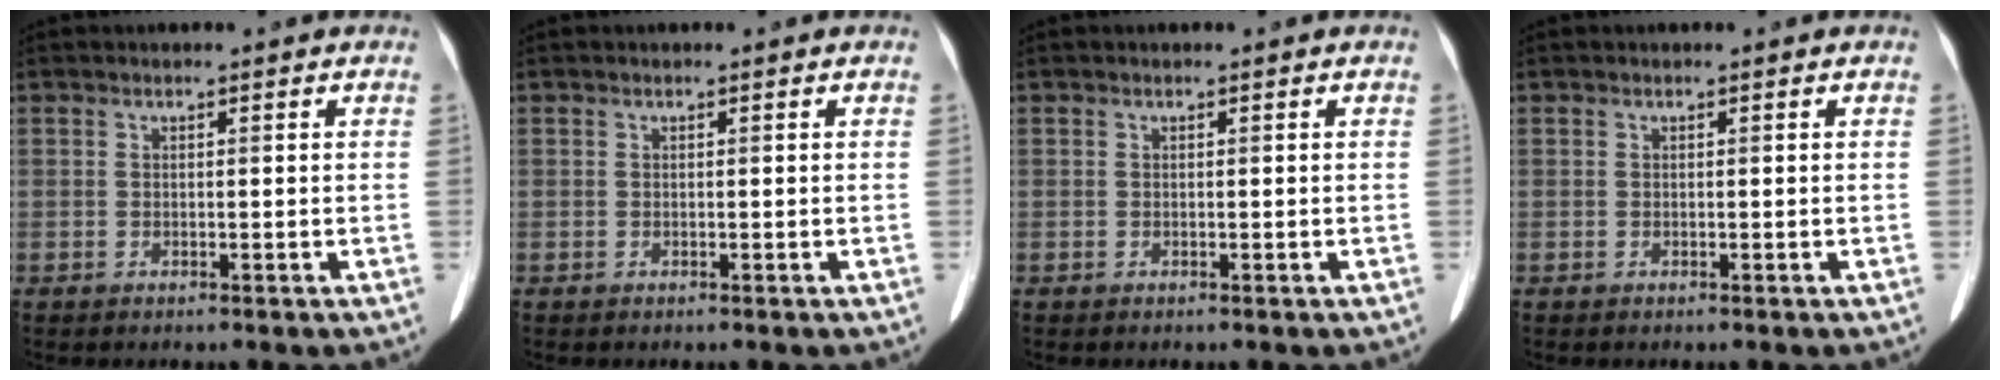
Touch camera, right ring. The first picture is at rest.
{"total": 0.0}
{"total": 0.0}
{"total": 0.0}